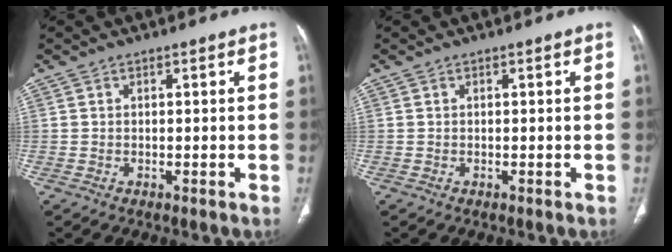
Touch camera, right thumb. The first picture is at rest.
{"total": 0.0}